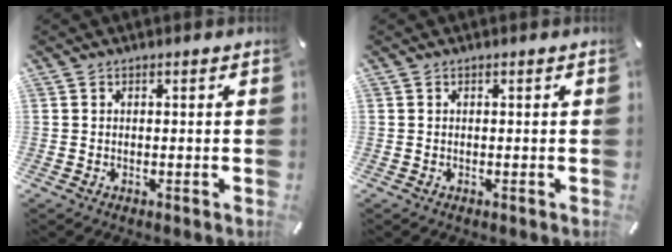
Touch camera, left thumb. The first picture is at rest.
{"total": 0.0}